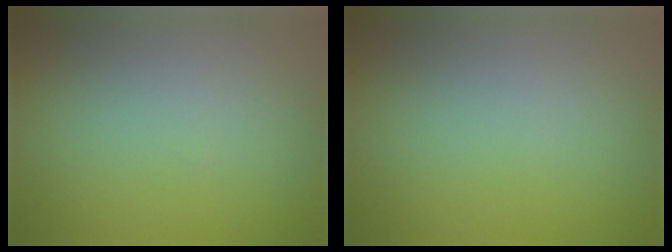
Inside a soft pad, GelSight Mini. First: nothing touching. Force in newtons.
{"total": 0.0}